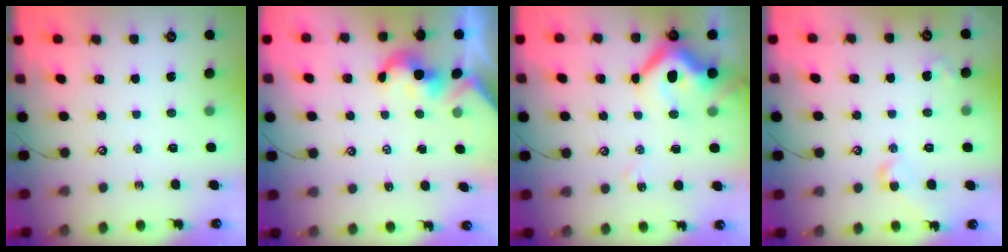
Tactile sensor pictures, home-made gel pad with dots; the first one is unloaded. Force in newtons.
{"total": 2.0, "press": 1.9, "slide": 0.4}
{"total": 11.0, "press": 10.9, "slide": 1.3}
{"total": 5.3, "press": 5.2, "slide": 0.8}